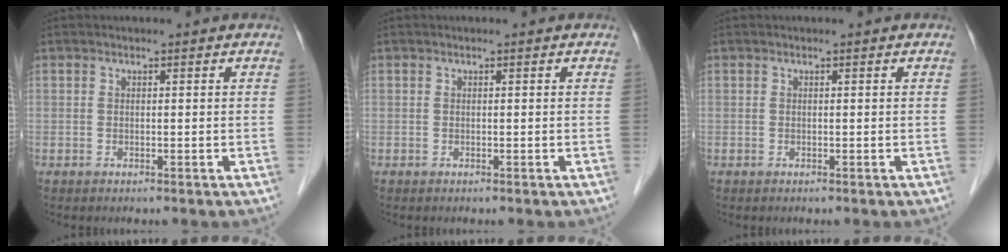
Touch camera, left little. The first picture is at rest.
{"total": 0.0}
{"total": 0.0}